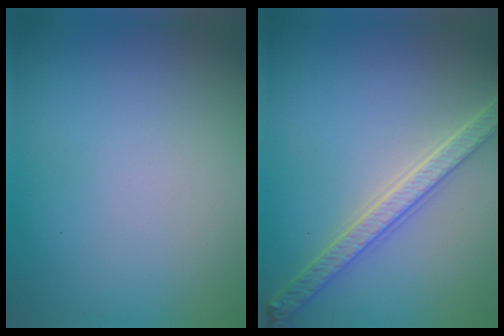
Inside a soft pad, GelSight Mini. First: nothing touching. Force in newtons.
{"total": 4.2, "press": 3.6, "slide": 2.2}